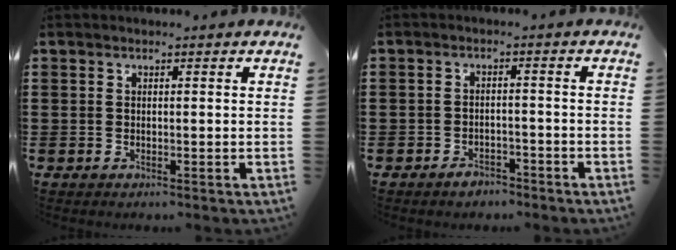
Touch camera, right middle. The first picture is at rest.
{"total": 2.2, "force": [-2.0, 0.8, 0.1], "torque": [-0.008, 0.004, -0.043]}